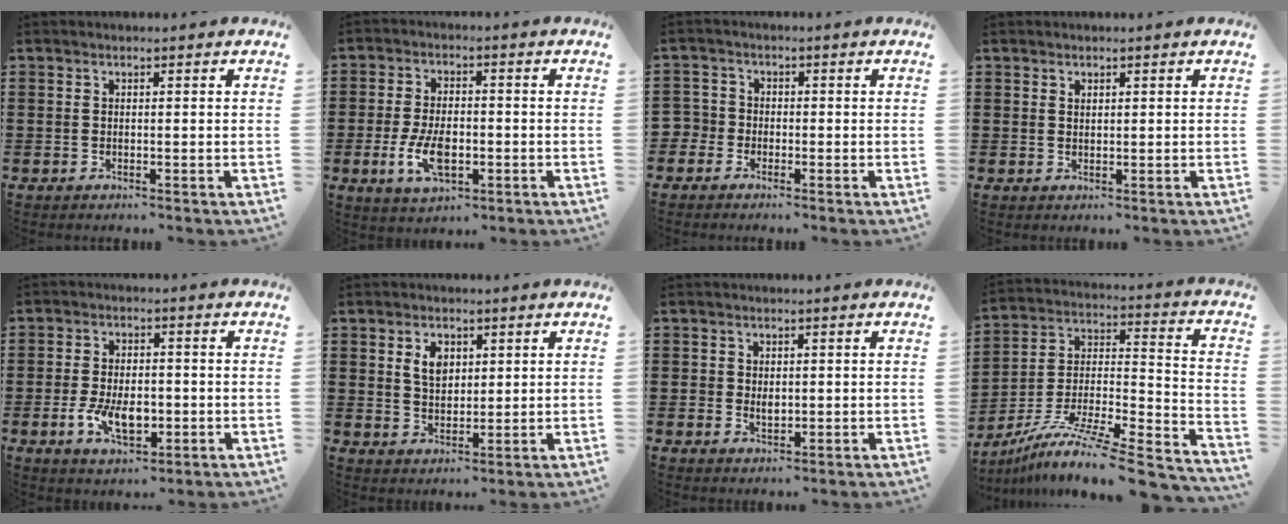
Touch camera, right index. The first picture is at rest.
{"total": 7.0, "force": [-1.9, 3.7, 5.7], "torque": [-0.121, -0.003, -0.040]}
{"total": 2.5, "force": [-1.8, 1.8, -0.1], "torque": [-0.018, -0.001, -0.044]}
{"total": 0.9, "force": [0.7, 0.5, 0.2], "torque": [-0.005, 0.002, 0.014]}
{"total": 6.5, "force": [-1.6, 3.8, 5.1], "torque": [-0.091, 0.003, -0.028]}
{"total": 4.2, "force": [1.6, 2.8, 2.7], "torque": [-0.055, 0.009, 0.026]}
{"total": 2.0, "force": [0.1, 1.6, 1.3], "torque": [-0.028, 0.009, 0.000]}
{"total": 10.8, "force": [-8.3, 1.1, 6.8], "torque": [-0.120, -0.002, -0.160]}